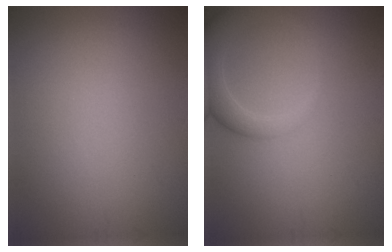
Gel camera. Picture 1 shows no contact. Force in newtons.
{"total": 3.8, "press": 3.8, "slide": 0.4}